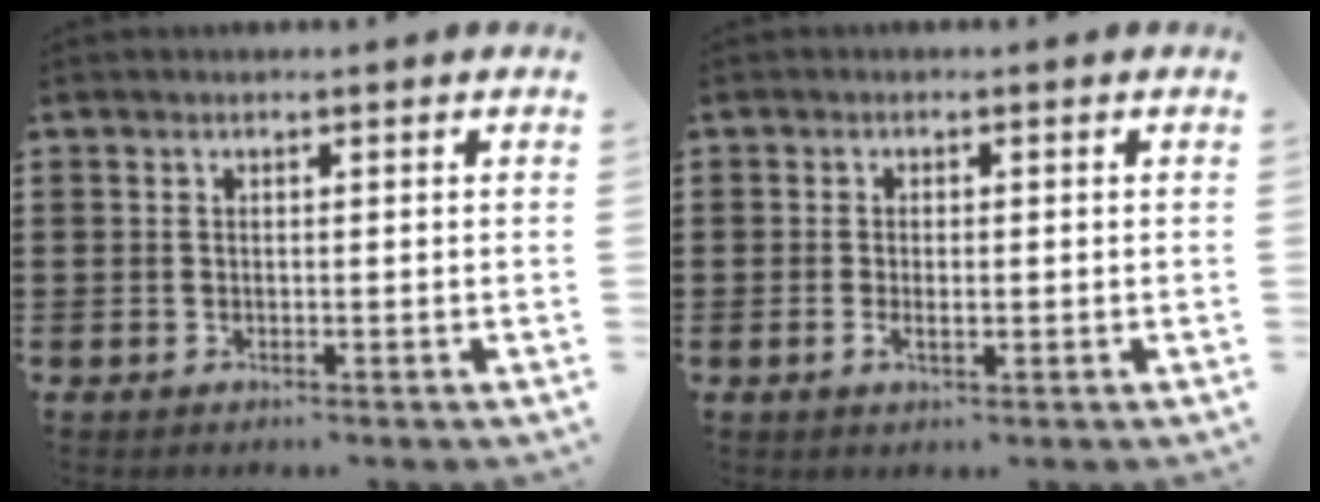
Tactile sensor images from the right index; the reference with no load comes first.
{"total": 2.1, "force": [-0.3, 0.9, 1.9], "torque": [-0.034, 0.001, -0.006]}